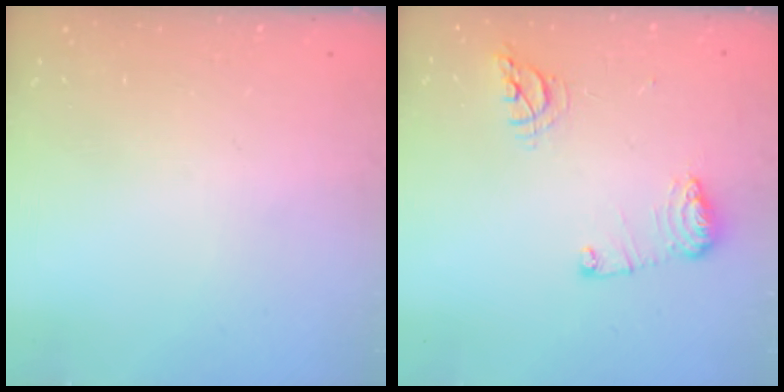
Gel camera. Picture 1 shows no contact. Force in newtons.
{"total": 10.5, "press": 10.5, "slide": 1.0}